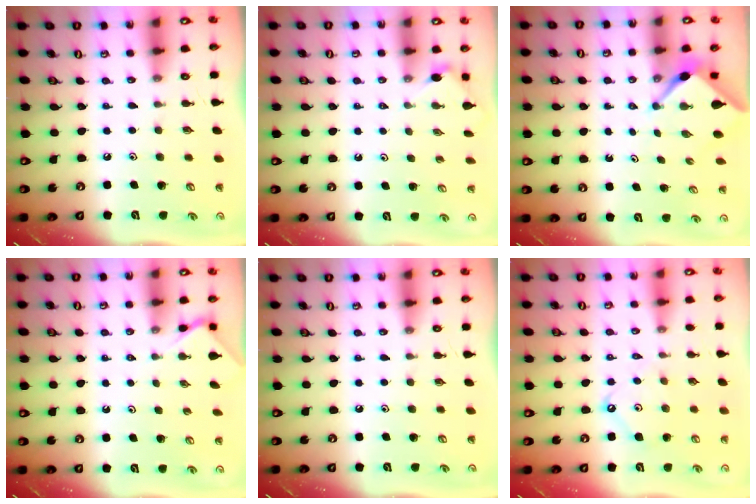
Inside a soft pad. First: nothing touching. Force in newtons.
{"total": 1.1, "press": 1.1, "slide": 0.3}
{"total": 2.2, "press": 2.2, "slide": 0.2}
{"total": 3.4, "press": 3.3, "slide": 0.6}
{"total": 0.0}
{"total": 6.7, "press": 6.6, "slide": 0.8}